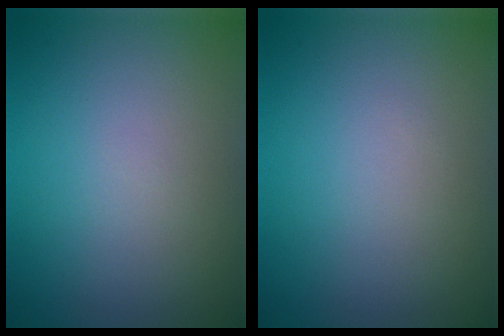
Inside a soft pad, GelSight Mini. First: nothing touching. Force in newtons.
{"total": 0.0}